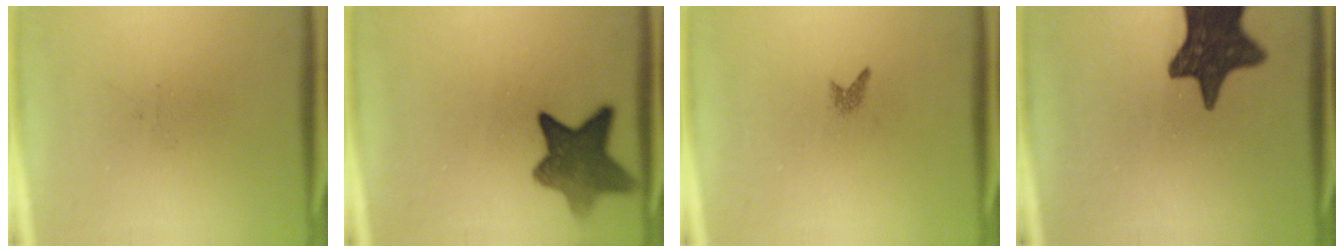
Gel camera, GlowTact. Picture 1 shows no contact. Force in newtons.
{"total": 9.0}
{"total": 0.7}
{"total": 15.5}